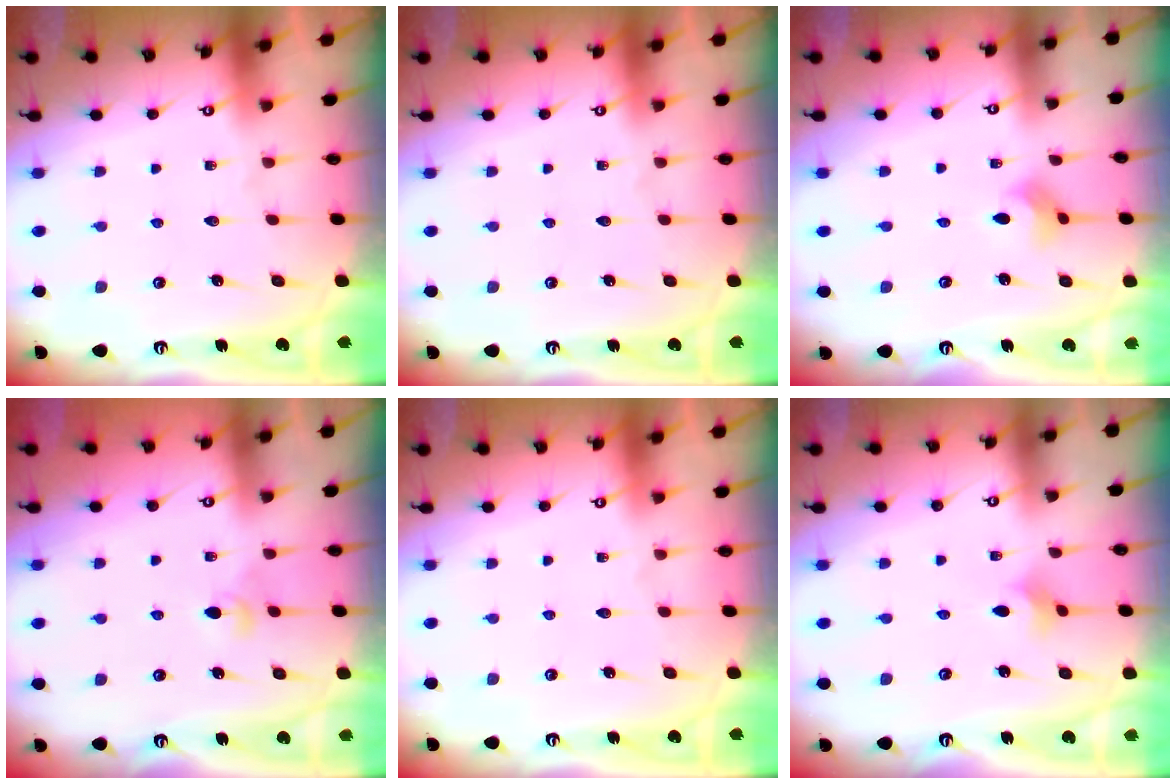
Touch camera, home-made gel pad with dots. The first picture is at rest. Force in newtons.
{"total": 0.0}
{"total": 3.6, "press": 3.6, "slide": 0.4}
{"total": 3.6, "press": 3.5, "slide": 0.6}
{"total": 0.0}
{"total": 2.6, "press": 2.5, "slide": 0.5}